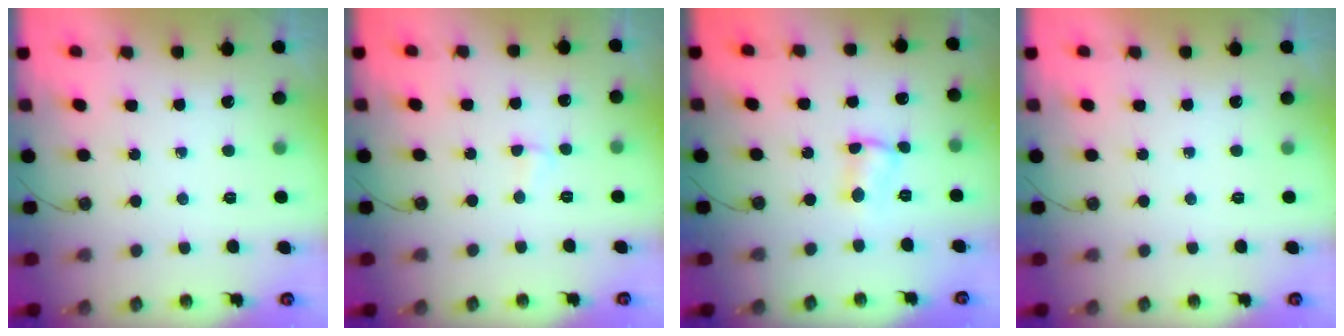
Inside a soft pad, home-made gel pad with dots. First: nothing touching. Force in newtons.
{"total": 2.1, "press": 2.0, "slide": 0.6}
{"total": 2.6, "press": 2.6, "slide": 0.5}
{"total": 0.0}